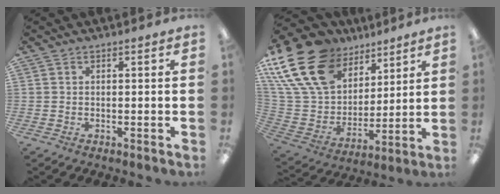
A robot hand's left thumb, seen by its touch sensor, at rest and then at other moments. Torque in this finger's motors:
{"motor_torque": [0.87, 0.87, 1.36, -1.41, 0.59]}